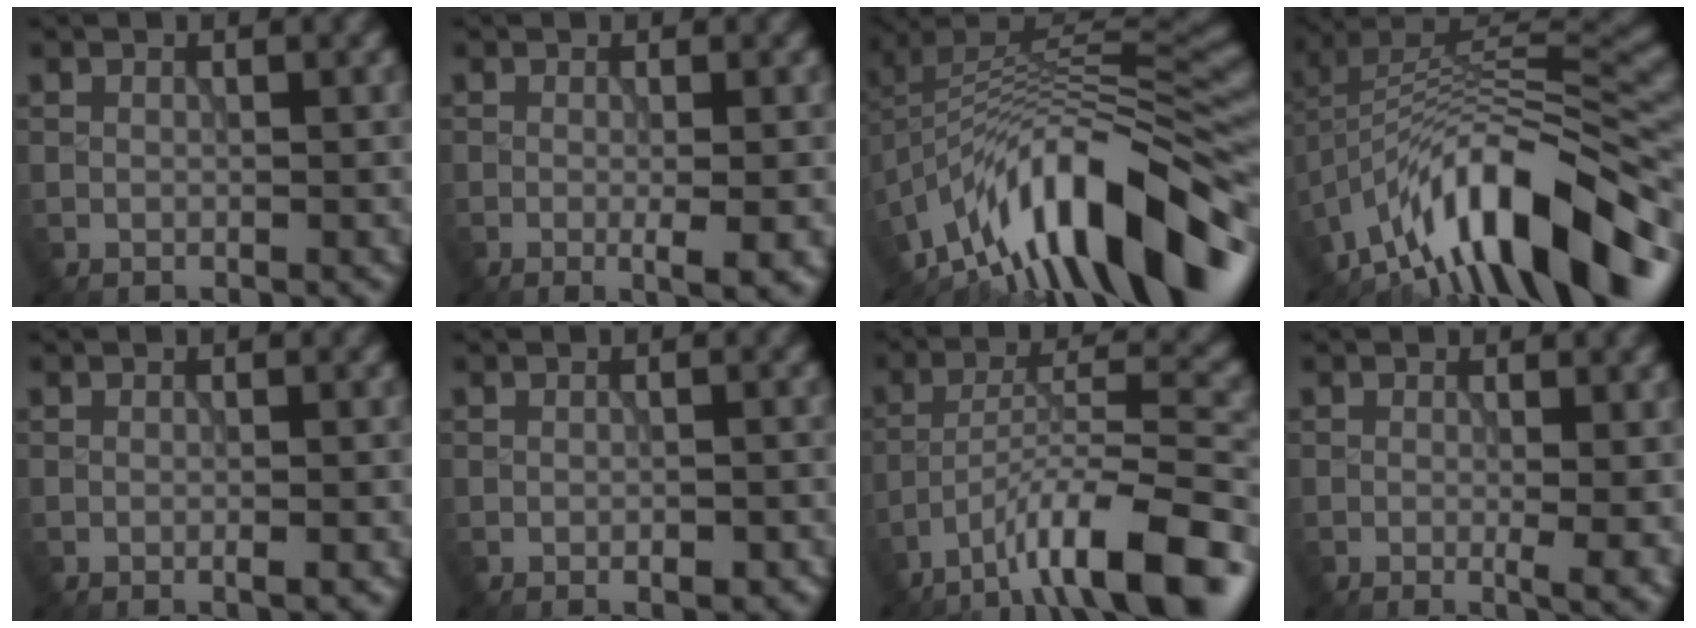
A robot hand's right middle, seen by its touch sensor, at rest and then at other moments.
{"total": 3.0, "force": [-0.7, 0.6, 2.9], "torque": [-0.041, -0.005, -0.010]}
{"total": 14.1, "force": [-7.3, 5.1, 11.0], "torque": [-0.185, 0.035, -0.129]}
{"total": 13.2, "force": [-7.8, 4.3, 9.7], "torque": [-0.159, 0.037, -0.133]}
{"total": 0.9, "force": [-0.4, 0.1, 0.8], "torque": [-0.011, -0.001, -0.006]}
{"total": 1.6, "force": [-0.8, 0.7, 1.2], "torque": [-0.018, -0.002, -0.010]}
{"total": 11.6, "force": [-7.6, 2.5, 8.3], "torque": [-0.137, 0.015, -0.132]}
{"total": 2.8, "force": [-0.2, 0.6, 2.7], "torque": [-0.040, -0.010, -0.001]}